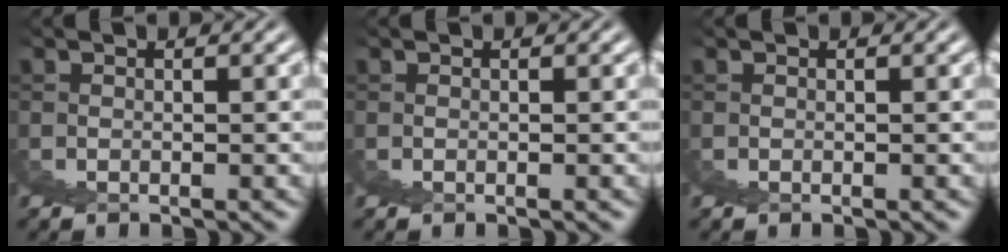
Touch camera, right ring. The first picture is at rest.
{"total": 0.0}
{"total": 0.0}